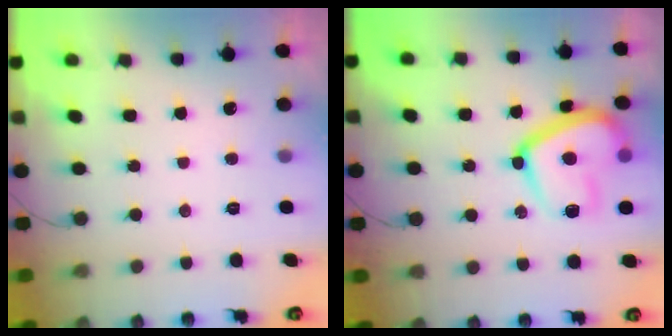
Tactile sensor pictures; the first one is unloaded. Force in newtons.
{"total": 15.5, "press": 15.5, "slide": 1.2}